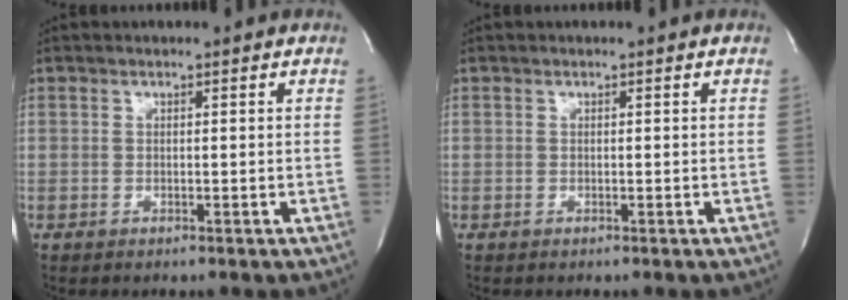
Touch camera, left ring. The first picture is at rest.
{"total": 0.0}